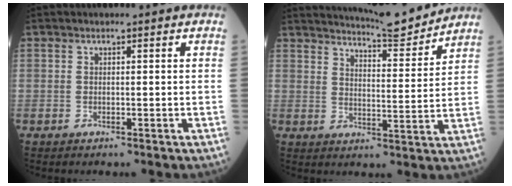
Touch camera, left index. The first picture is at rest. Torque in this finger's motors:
{"motor_torque": [0.59, -0.67, 0.04, 0.06]}